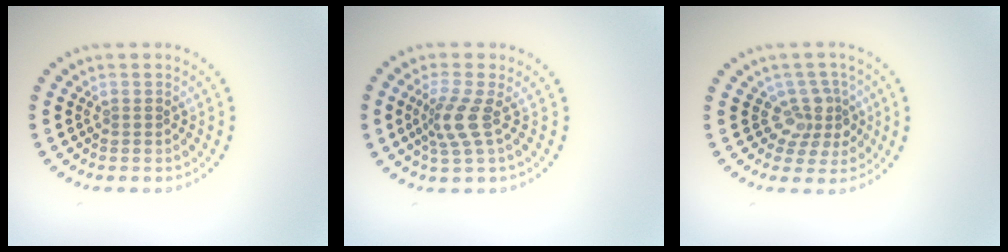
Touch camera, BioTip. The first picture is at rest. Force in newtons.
{"total": 2.9, "press": 2.1, "slide": 2.0}
{"total": 2.9, "press": 2.2, "slide": 1.8}